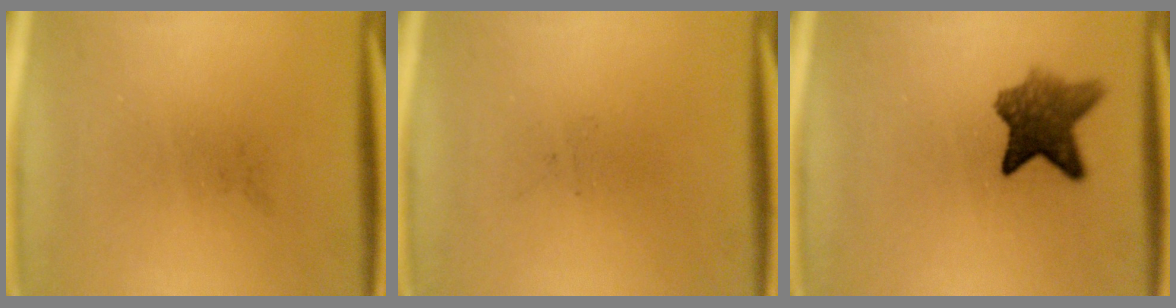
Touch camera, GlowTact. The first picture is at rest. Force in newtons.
{"total": 0.0}
{"total": 7.2}